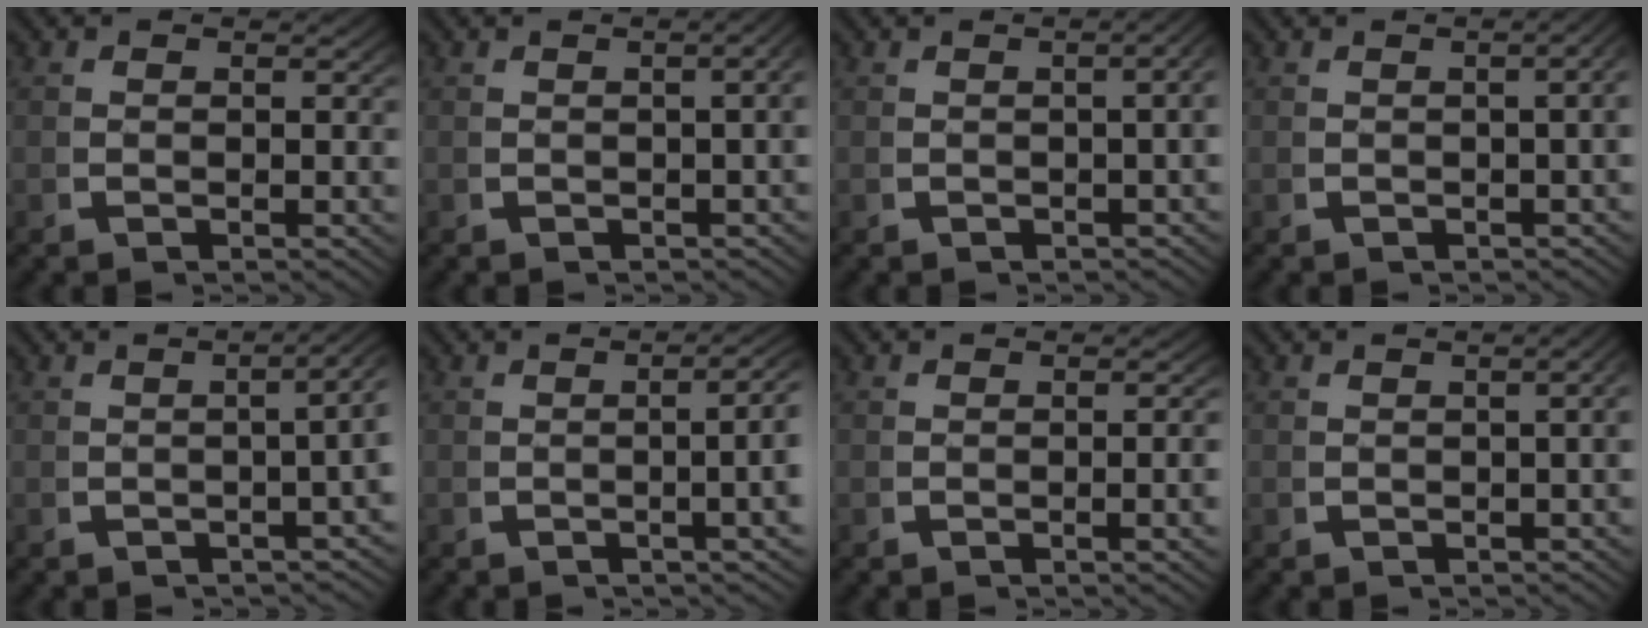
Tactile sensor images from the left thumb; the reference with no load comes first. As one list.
[{"total": 3.6, "force": [0.0, 1.4, 3.3], "torque": [-0.034, 0.018, -0.004]}, {"total": 4.5, "force": [0.2, 2.0, 4.0], "torque": [-0.039, 0.024, -0.006]}, {"total": 4.2, "force": [0.1, 1.8, 3.8], "torque": [-0.038, 0.022, -0.005]}, {"total": 5.2, "force": [0.5, 2.4, 4.6], "torque": [-0.046, 0.022, -0.005]}, {"total": 5.5, "force": [0.4, 1.7, 5.2], "torque": [-0.061, 0.014, -0.006]}, {"total": 1.6, "force": [-0.2, 0.2, 1.6], "torque": [-0.022, 0.003, -0.005]}, {"total": 2.8, "force": [-0.2, 1.0, 2.6], "torque": [-0.029, 0.014, -0.005]}]